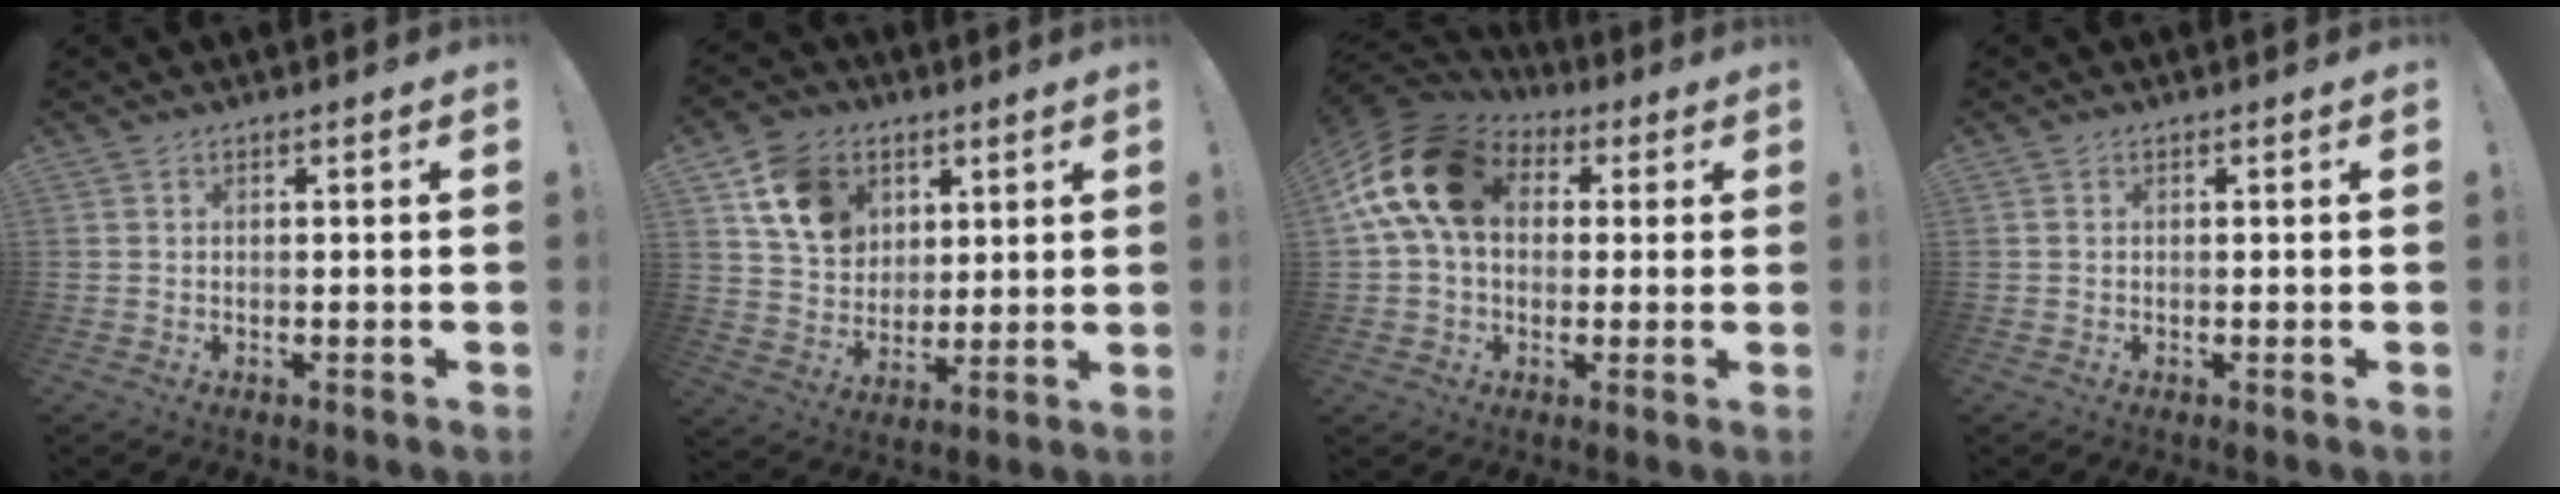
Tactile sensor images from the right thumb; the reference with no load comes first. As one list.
[{"total": 13.9, "force": [6.4, 10.8, 5.9], "torque": [-0.096, -0.019, 0.132]}, {"total": 18.8, "force": [4.9, 13.3, 12.4], "torque": [-0.223, 0.004, 0.095]}, {"total": 0.0}]